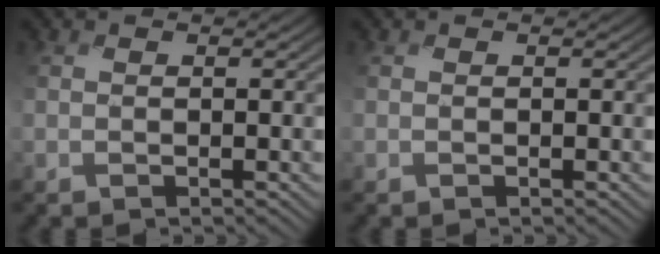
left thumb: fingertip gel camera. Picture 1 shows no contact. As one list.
[{"total": 0.0}]